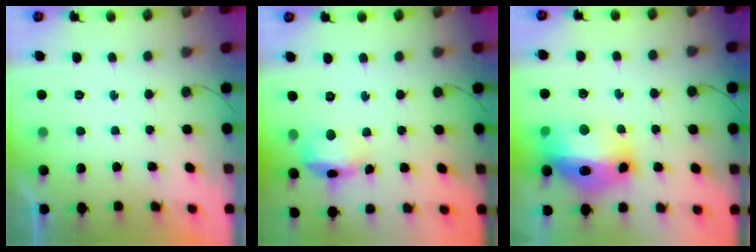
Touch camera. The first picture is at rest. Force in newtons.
{"total": 16.5, "press": 11.0, "slide": 12.2}
{"total": 16.5, "press": 16.5, "slide": 1.4}